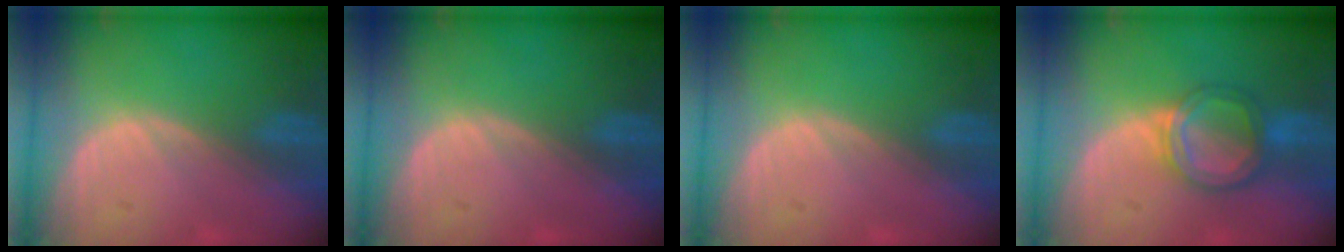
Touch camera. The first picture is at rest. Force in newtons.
{"total": 0.0}
{"total": 0.0}
{"total": 6.1, "press": 5.5, "slide": 2.7}